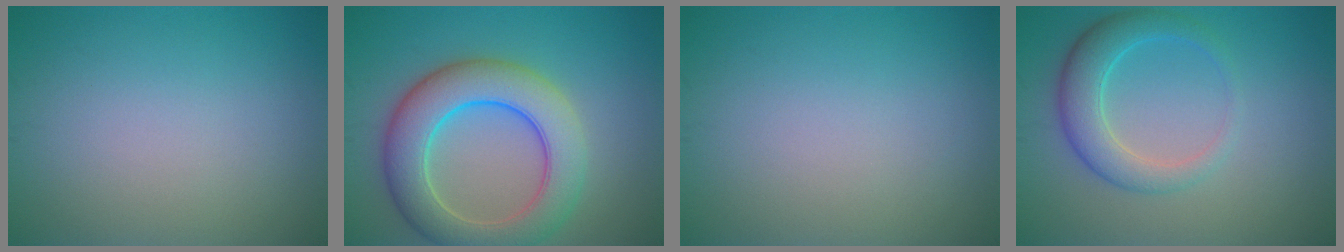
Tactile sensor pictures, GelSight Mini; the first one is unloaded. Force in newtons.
{"total": 8.4, "press": 8.3, "slide": 0.6}
{"total": 0.0}
{"total": 4.2, "press": 4.2, "slide": 0.5}